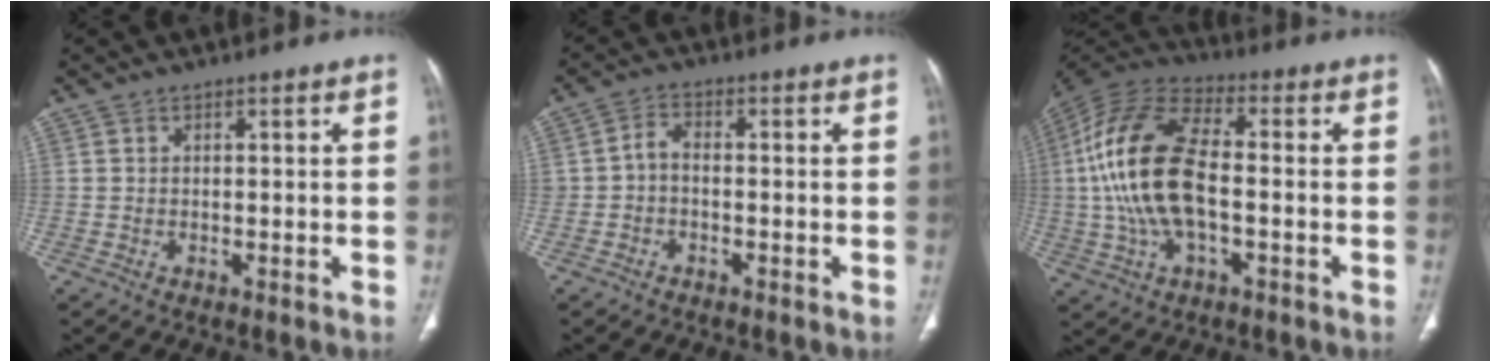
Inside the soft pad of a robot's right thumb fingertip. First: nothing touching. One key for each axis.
{"total": 2.8, "fx": -0.7, "fy": 1.9, "fz": 2.0, "tx": -0.028, "ty": 0.018, "tz": -0.021}
{"total": 19.0, "fx": -0.8, "fy": 9.5, "fz": 16.5, "tx": -0.342, "ty": 0.026, "tz": -0.018}